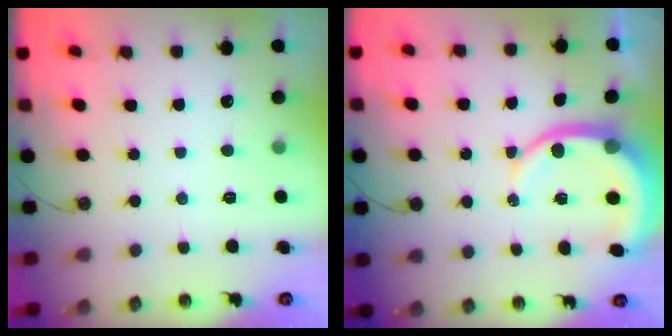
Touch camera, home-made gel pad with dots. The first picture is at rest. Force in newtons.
{"total": 9.5, "press": 9.4, "slide": 1.0}